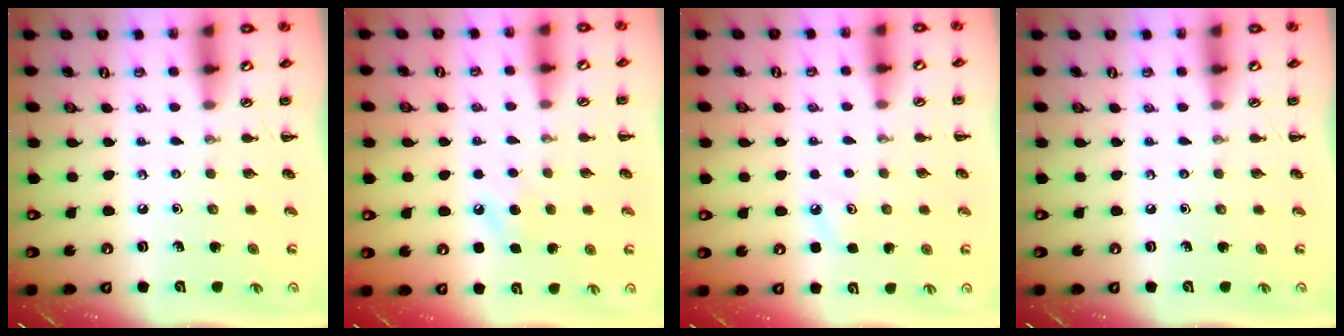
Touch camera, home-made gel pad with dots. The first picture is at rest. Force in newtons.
{"total": 5.6, "press": 5.4, "slide": 1.5}
{"total": 5.1, "press": 4.9, "slide": 1.5}
{"total": 0.0}